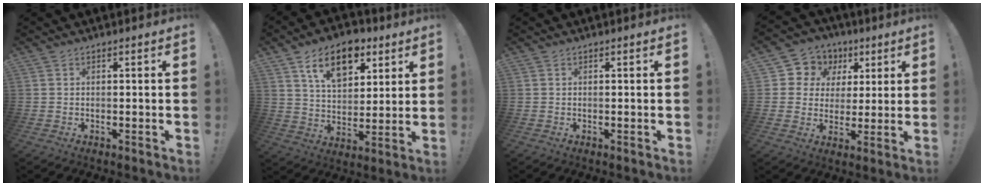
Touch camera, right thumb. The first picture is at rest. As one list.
[{"total": 14.7, "force": [8.0, 8.9, 8.4], "torque": [-0.133, -0.026, 0.144]}, {"total": 0.0}, {"total": 7.8, "force": [2.2, 7.3, 1.5], "torque": [-0.027, -0.015, 0.049]}]